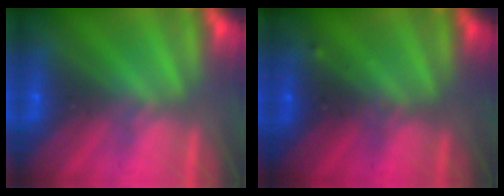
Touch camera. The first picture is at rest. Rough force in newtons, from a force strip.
{"total": 2.7}